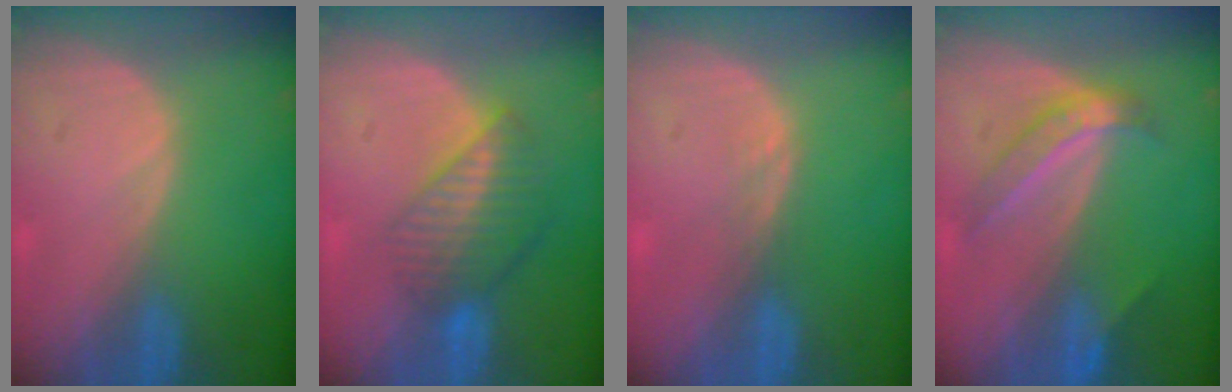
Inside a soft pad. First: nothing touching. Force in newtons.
{"total": 7.0, "press": 6.0, "slide": 3.5}
{"total": 0.7, "press": 0.7, "slide": 0.1}
{"total": 5.2, "press": 4.8, "slide": 2.2}